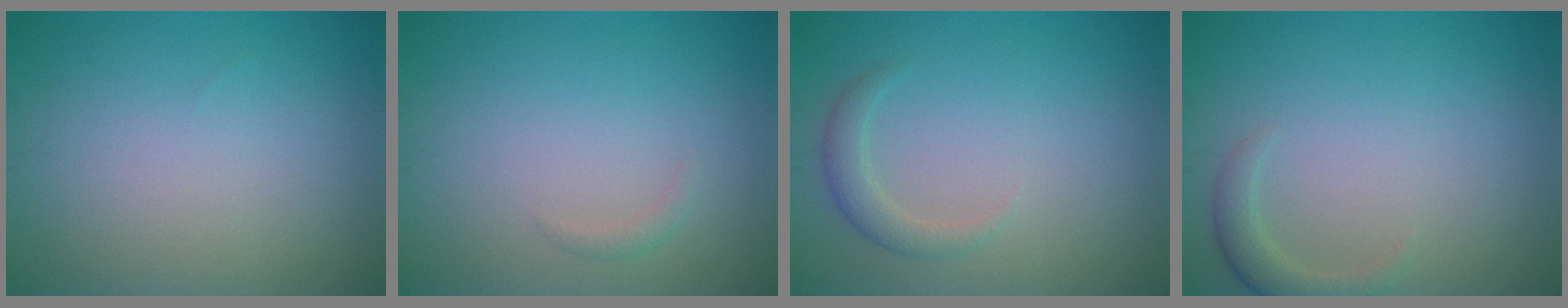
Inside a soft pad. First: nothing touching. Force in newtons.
{"total": 0.7, "press": 0.7, "slide": 0.1}
{"total": 1.8, "press": 1.8, "slide": 0.2}
{"total": 2.0, "press": 2.0, "slide": 0.2}